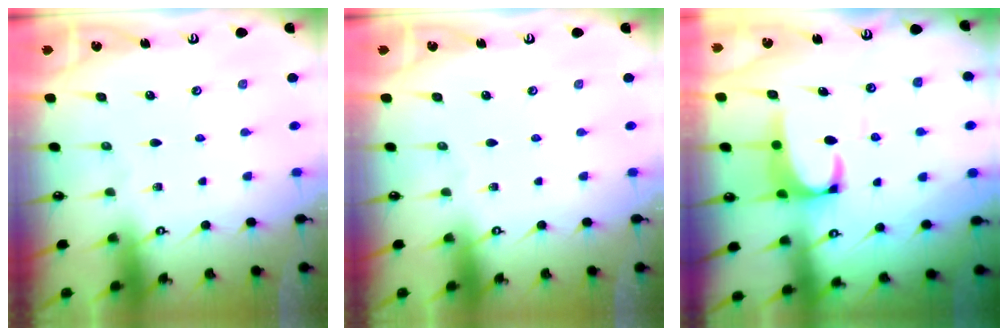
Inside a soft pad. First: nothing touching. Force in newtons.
{"total": 0.0}
{"total": 2.6, "press": 2.3, "slide": 1.0}